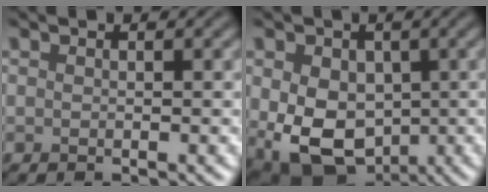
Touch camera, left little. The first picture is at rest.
{"total": 9.7, "force": [-1.0, 7.3, 6.3], "torque": [-0.104, -0.022, -0.008]}